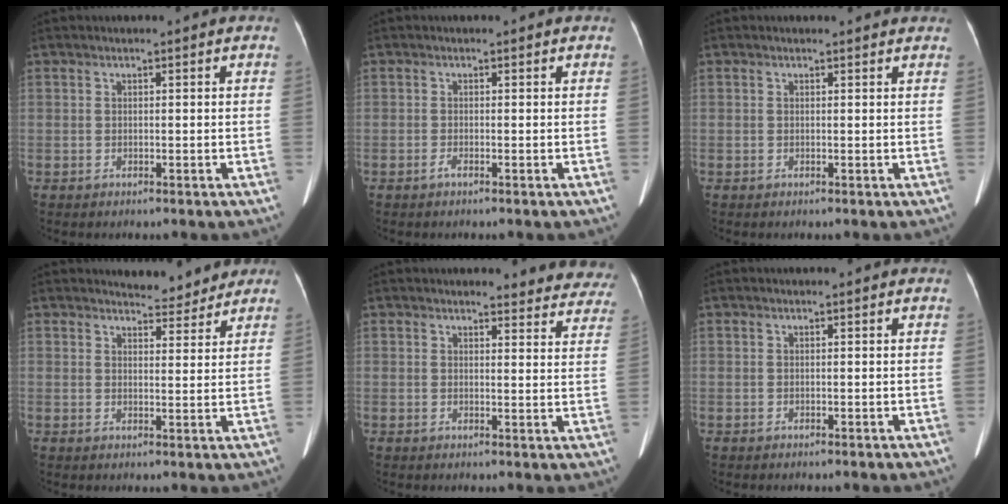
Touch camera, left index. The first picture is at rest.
{"total": 0.6, "force": [-0.5, 0.0, 0.4], "torque": [-0.009, -0.002, -0.008]}
{"total": 1.3, "force": [1.2, 0.6, 0.0], "torque": [-0.009, 0.008, 0.006]}
{"total": 5.0, "force": [4.8, 1.4, 0.5], "torque": [-0.005, 0.000, 0.056]}
{"total": 12.0, "force": [11.5, 2.8, 2.3], "torque": [0.018, -0.037, 0.095]}
{"total": 0.0}